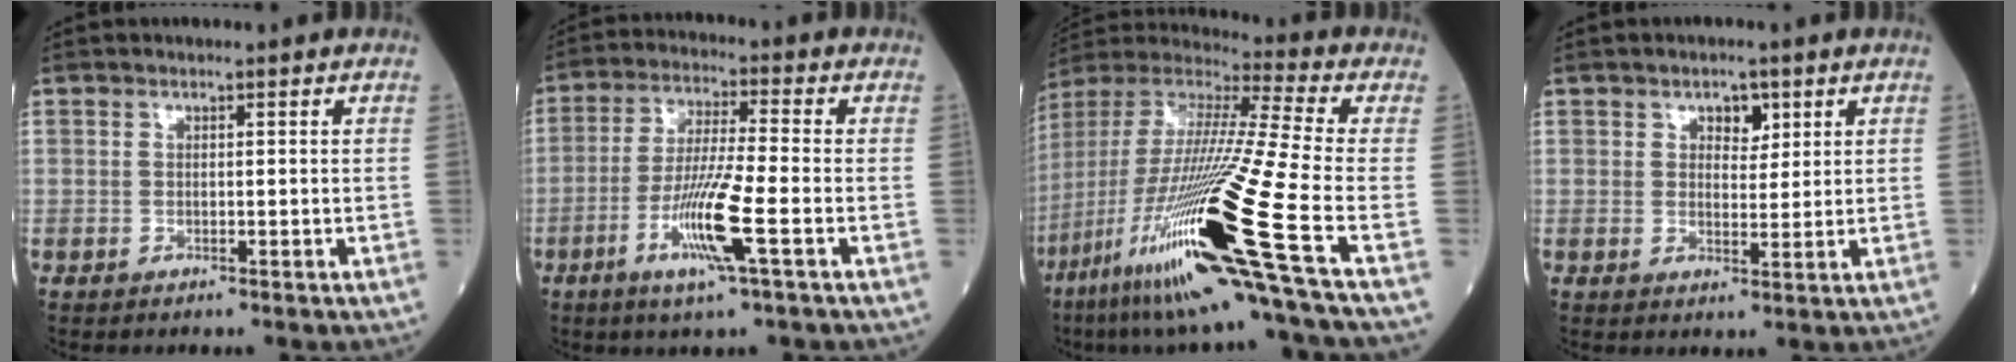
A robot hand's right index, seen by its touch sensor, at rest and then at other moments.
{"total": 9.8, "force": [-3.7, -0.2, 9.1], "torque": [-0.177, -0.012, -0.074]}
{"total": 27.8, "force": [-11.6, -0.5, 25.3], "torque": [-0.490, -0.057, -0.217]}
{"total": 3.2, "force": [1.7, 1.9, 2.0], "torque": [-0.024, 0.003, 0.026]}